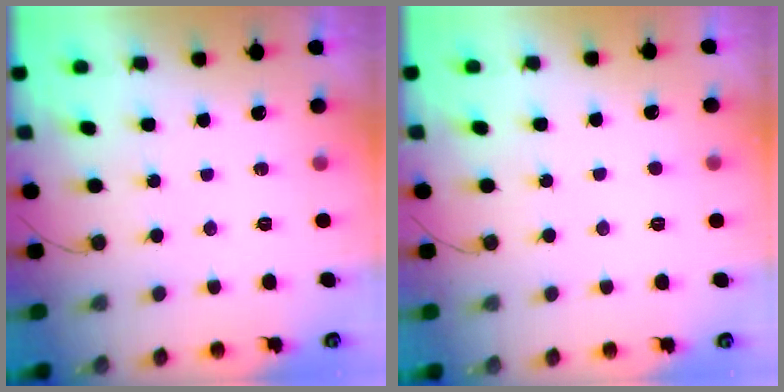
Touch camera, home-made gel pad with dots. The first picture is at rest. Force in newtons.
{"total": 3.4, "press": 3.4, "slide": 0.4}